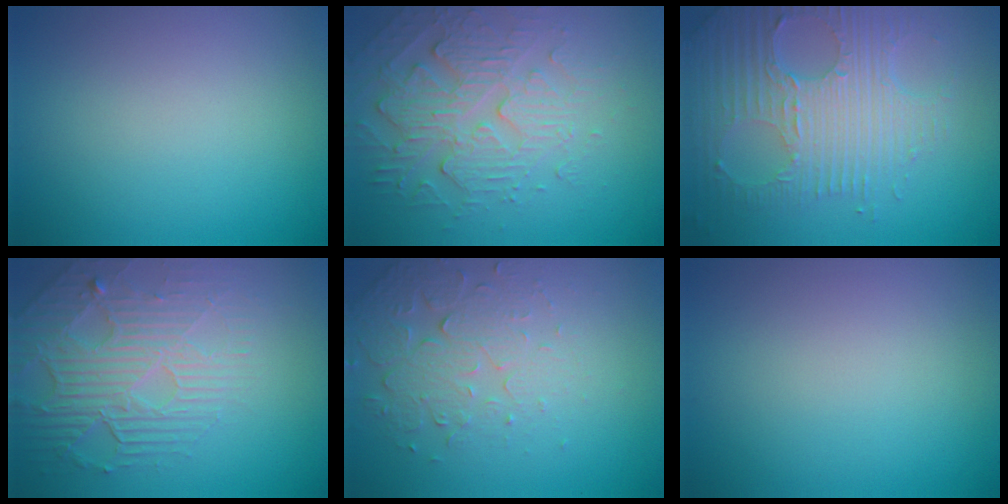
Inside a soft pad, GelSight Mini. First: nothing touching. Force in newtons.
{"total": 4.7, "press": 4.1, "slide": 2.3}
{"total": 8.0, "press": 5.6, "slide": 5.8}
{"total": 4.8, "press": 4.3, "slide": 2.1}
{"total": 5.0, "press": 3.3, "slide": 3.7}
{"total": 0.0}